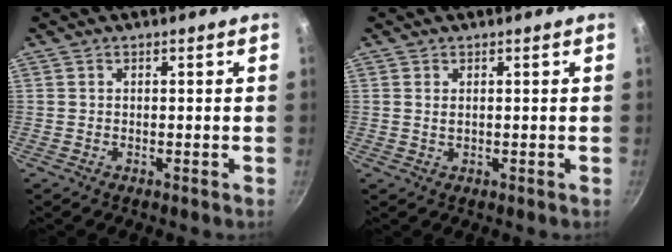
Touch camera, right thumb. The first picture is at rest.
{"total": 1.1, "force": [0.3, 0.6, 0.9], "torque": [-0.015, 0.001, 0.006]}